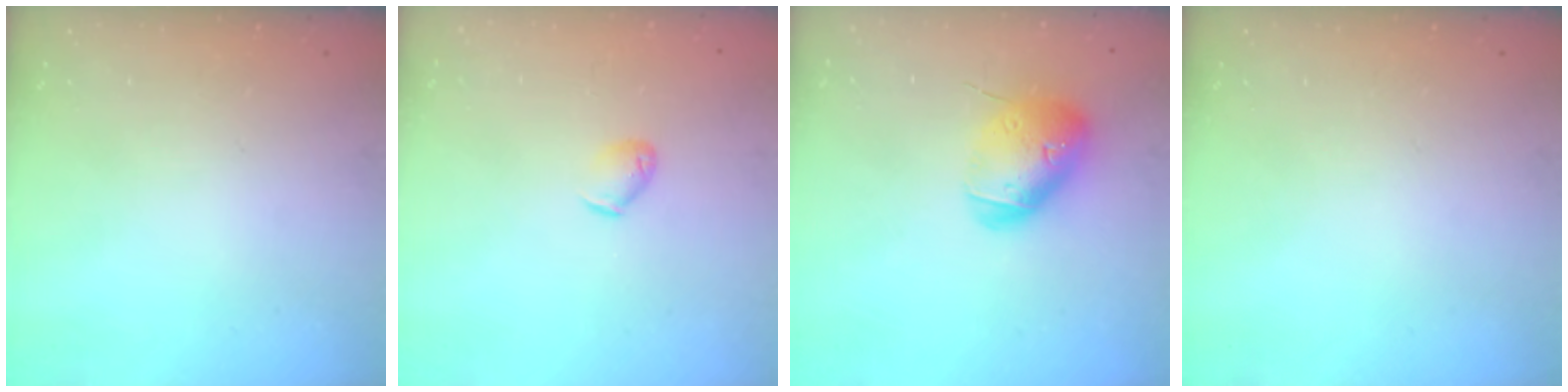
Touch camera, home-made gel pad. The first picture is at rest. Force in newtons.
{"total": 4.0, "press": 3.9, "slide": 0.9}
{"total": 15.8, "press": 15.7, "slide": 2.4}
{"total": 0.0}